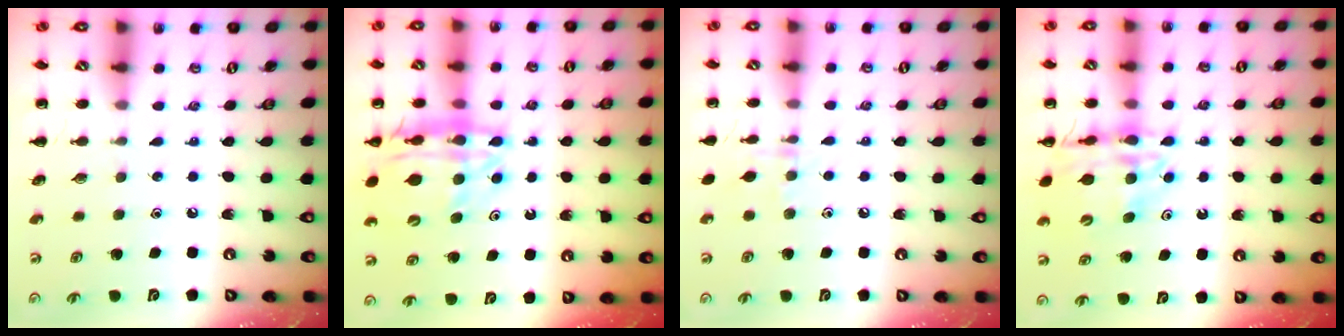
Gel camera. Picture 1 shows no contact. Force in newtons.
{"total": 16.8, "press": 16.4, "slide": 4.1}
{"total": 6.9, "press": 6.6, "slide": 1.9}
{"total": 13.1, "press": 12.6, "slide": 3.4}